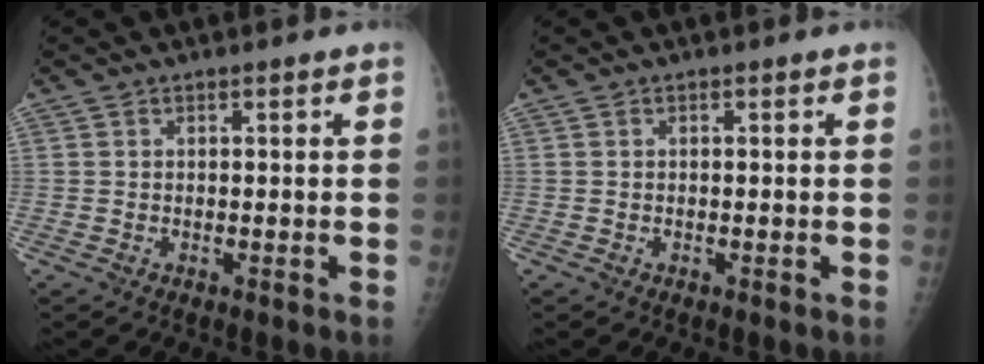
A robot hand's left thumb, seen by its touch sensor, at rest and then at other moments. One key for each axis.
{"total": 0.0}